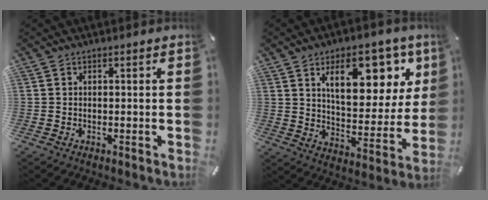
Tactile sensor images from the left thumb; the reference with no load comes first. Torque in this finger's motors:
{"motor_torque": [2.55, 2.46, 1.35, -1.42, 0.42]}